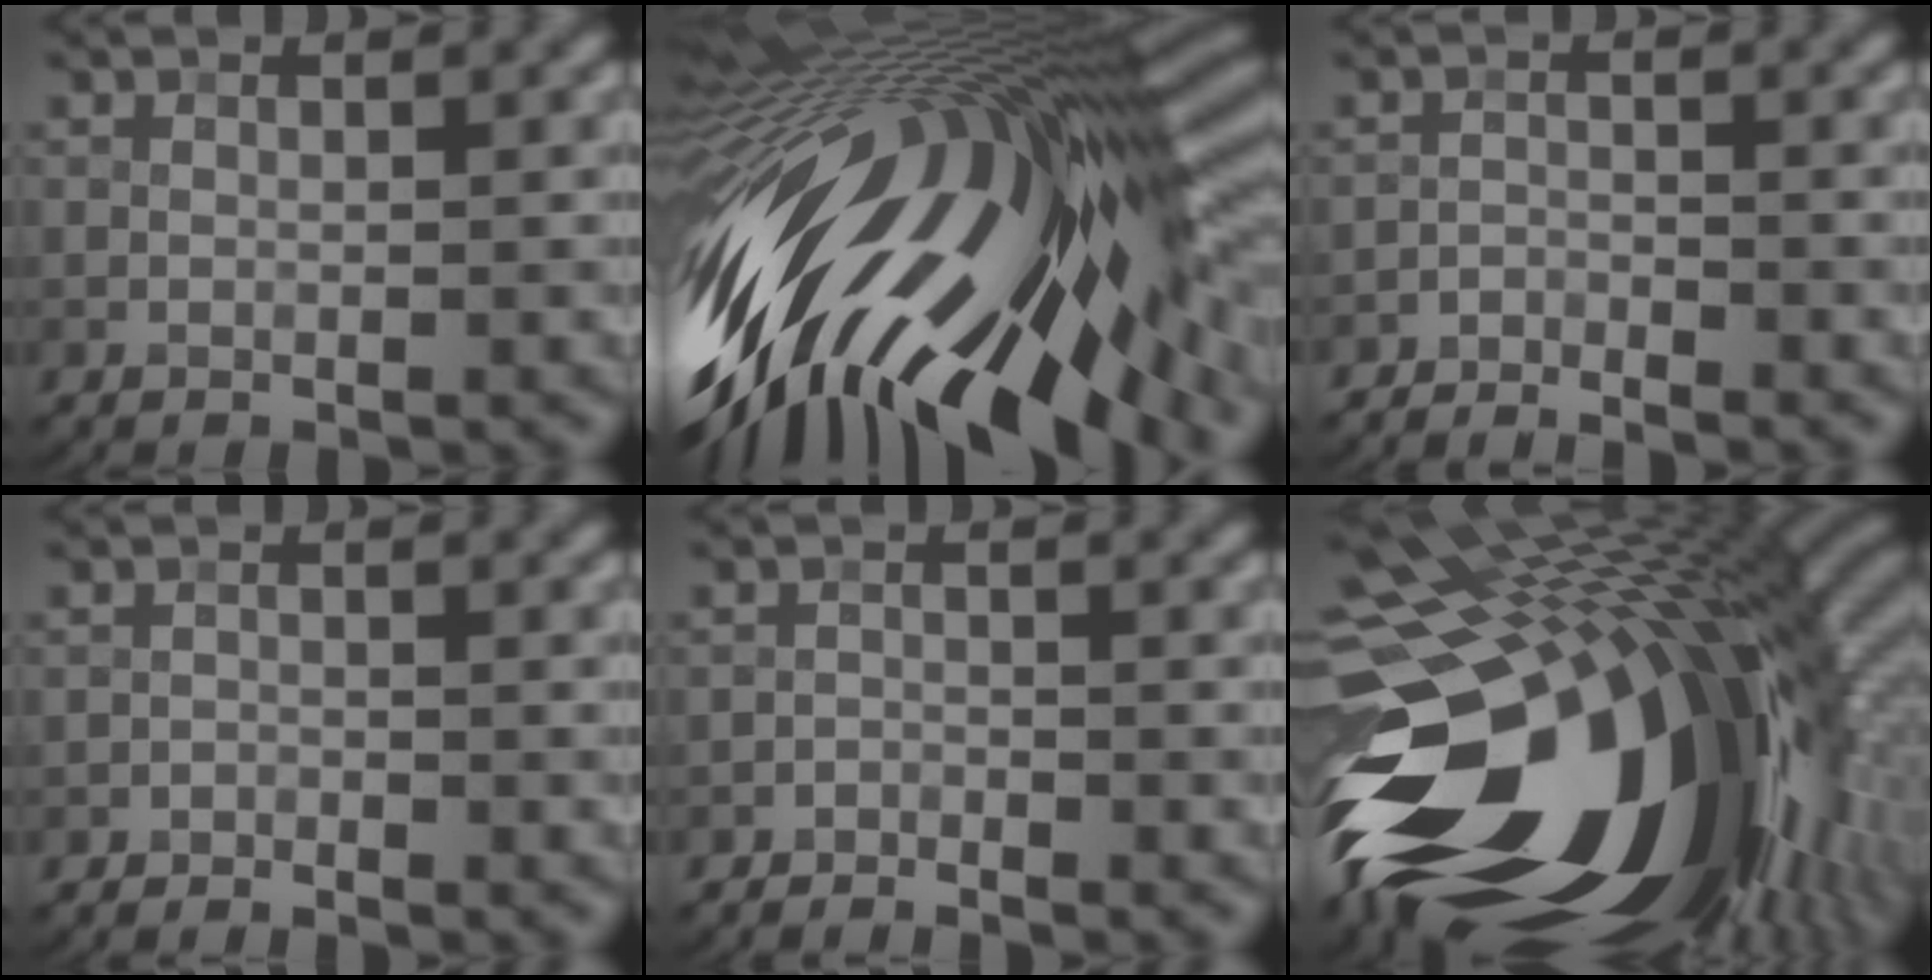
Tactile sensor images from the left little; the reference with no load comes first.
{"total": 20.0, "force": [-3.2, 7.5, 18.3], "torque": [-0.328, -0.029, -0.075]}
{"total": 2.5, "force": [-2.4, 0.2, 0.0], "torque": [0.000, 0.000, -0.048]}
{"total": 1.2, "force": [-1.2, 0.1, -0.1], "torque": [0.004, 0.001, -0.025]}
{"total": 1.8, "force": [-1.8, 0.2, 0.0], "torque": [-0.001, 0.004, -0.036]}
{"total": 21.9, "force": [-5.6, 12.7, 16.9], "torque": [-0.339, -0.066, -0.074]}